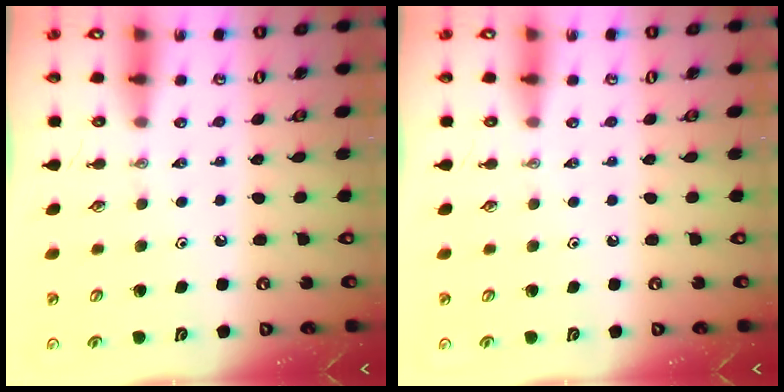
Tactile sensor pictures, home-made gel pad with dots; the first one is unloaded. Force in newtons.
{"total": 0.0}